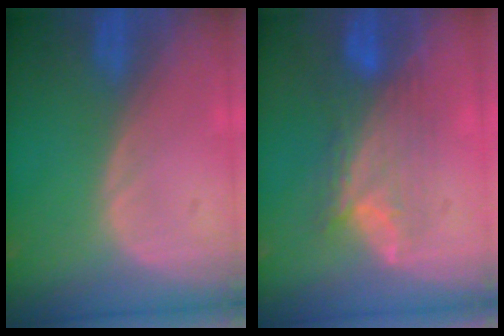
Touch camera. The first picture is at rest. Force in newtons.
{"total": 7.4, "press": 7.1, "slide": 2.1}